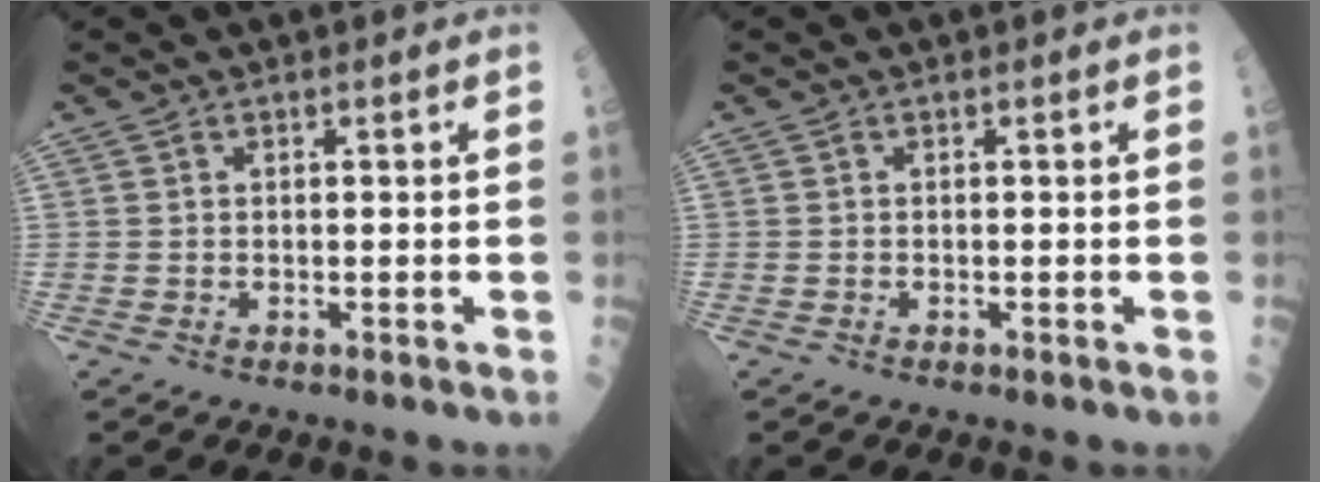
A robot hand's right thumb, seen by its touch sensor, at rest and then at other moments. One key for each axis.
{"total": 0.0}